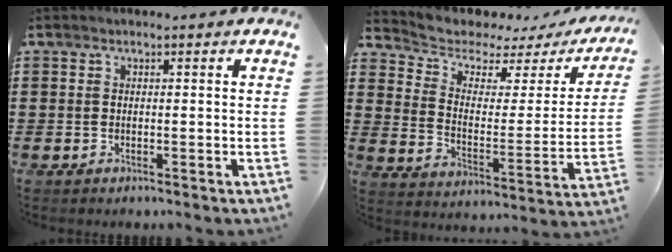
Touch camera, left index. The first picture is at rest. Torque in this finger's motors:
{"motor_torque": [2.14, 0.00, -0.50, -0.21]}